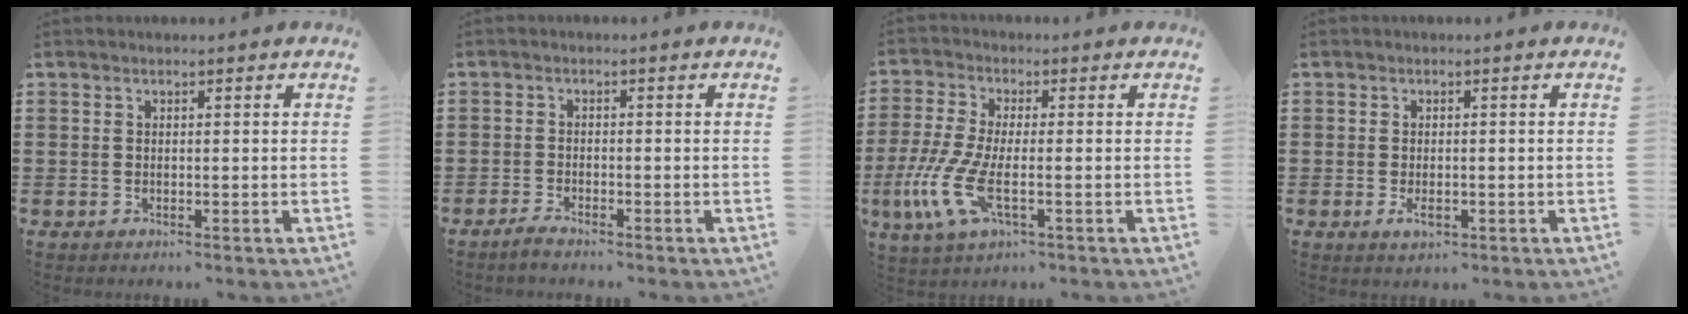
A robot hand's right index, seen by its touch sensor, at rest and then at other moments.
{"total": 1.6, "force": [-1.5, -0.1, 0.5], "torque": [-0.013, -0.002, -0.028]}
{"total": 8.2, "force": [-2.8, 2.6, 7.3], "torque": [-0.186, -0.023, -0.058]}
{"total": 1.8, "force": [-0.6, 0.6, 1.6], "torque": [-0.031, -0.004, -0.009]}